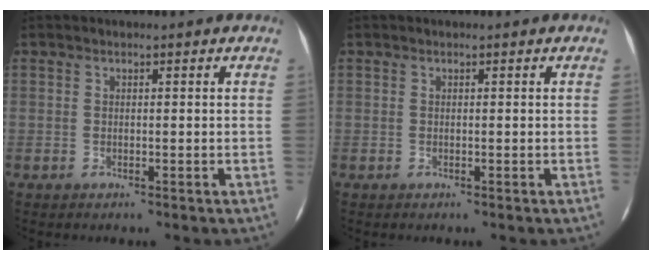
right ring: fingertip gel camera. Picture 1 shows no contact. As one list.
[{"total": 0.0}]